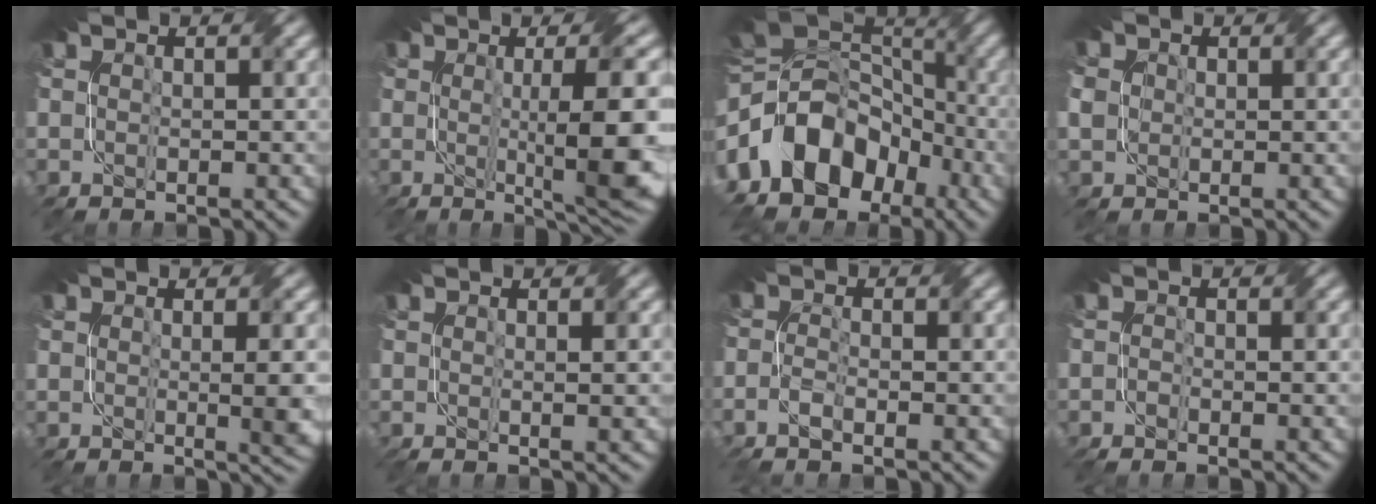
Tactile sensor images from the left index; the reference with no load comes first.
{"total": 9.0, "force": [-0.3, 2.0, 8.8], "torque": [-0.118, -0.007, -0.001]}
{"total": 12.7, "force": [-5.5, 9.3, 6.6], "torque": [-0.136, 0.003, -0.114]}
{"total": 3.3, "force": [0.7, 2.9, 1.4], "torque": [-0.055, 0.016, 0.013]}
{"total": 3.4, "force": [0.1, 0.9, 3.2], "torque": [-0.042, -0.005, 0.007]}
{"total": 1.9, "force": [0.0, 0.5, 1.8], "torque": [-0.022, -0.001, -0.003]}
{"total": 2.1, "force": [-1.1, 0.8, 1.6], "torque": [-0.039, -0.004, -0.027]}
{"total": 1.0, "force": [-0.6, 0.5, 0.7], "torque": [-0.014, -0.002, -0.011]}